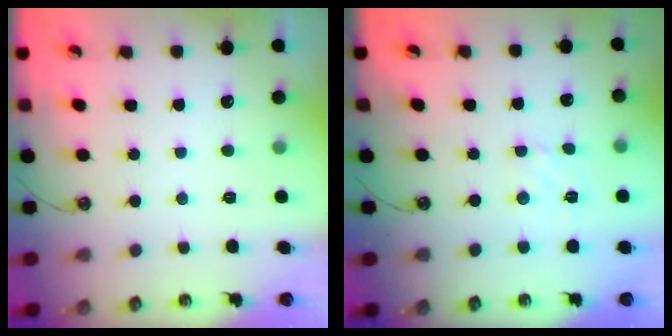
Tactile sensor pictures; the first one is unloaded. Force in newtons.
{"total": 1.4, "press": 1.2, "slide": 0.7}